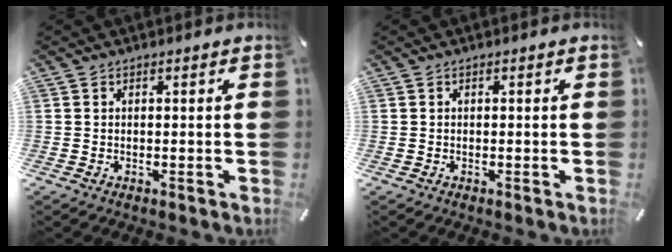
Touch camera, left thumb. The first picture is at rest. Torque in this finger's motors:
{"motor_torque": [-0.02, 0.01, -0.03, 0.02, 0.00]}